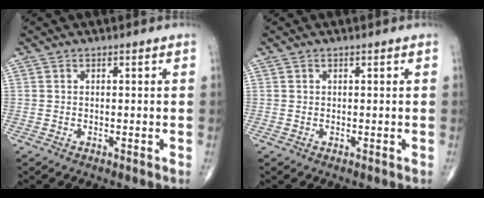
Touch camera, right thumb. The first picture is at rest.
{"total": 0.0}